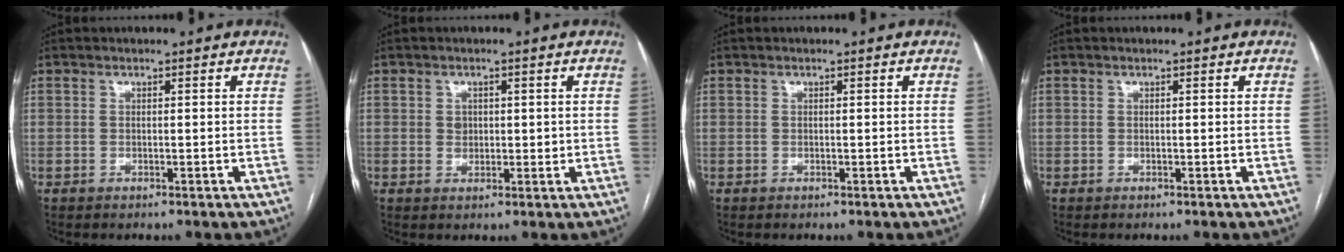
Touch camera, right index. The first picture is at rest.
{"total": 2.3, "force": [0.5, 1.9, 1.2], "torque": [-0.016, 0.000, 0.010]}
{"total": 0.0}
{"total": 0.0}